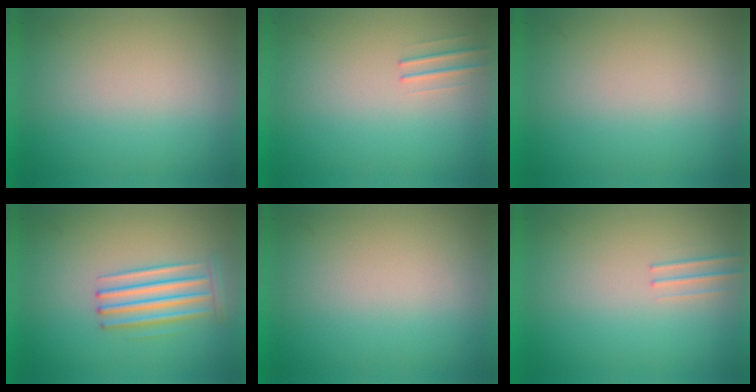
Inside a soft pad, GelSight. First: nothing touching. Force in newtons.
{"total": 1.1}
{"total": 1.0}
{"total": 2.9}
{"total": 0.0}
{"total": 1.1}